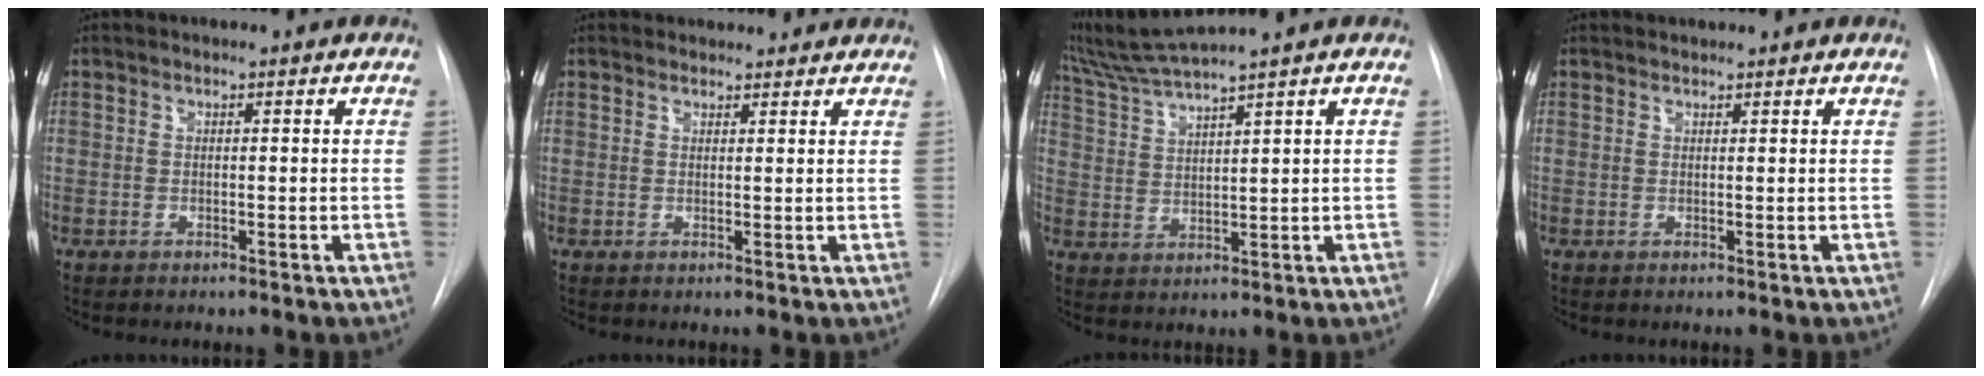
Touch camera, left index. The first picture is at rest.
{"total": 5.9, "force": [5.6, 1.6, 0.7], "torque": [-0.001, 0.023, 0.062]}
{"total": 6.6, "force": [5.9, -2.0, 2.4], "torque": [-0.062, -0.004, 0.122]}
{"total": 2.0, "force": [2.0, 0.1, 0.2], "torque": [-0.005, 0.020, 0.035]}